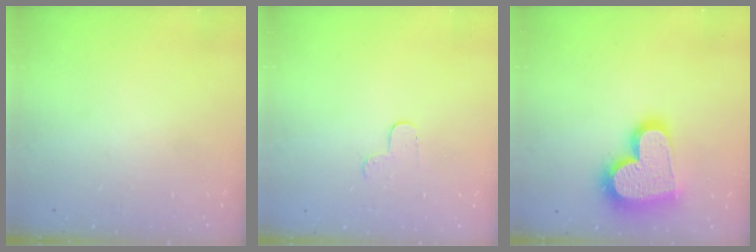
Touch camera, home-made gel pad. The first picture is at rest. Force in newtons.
{"total": 4.1, "press": 4.0, "slide": 0.4}
{"total": 21.5, "press": 21.4, "slide": 1.5}